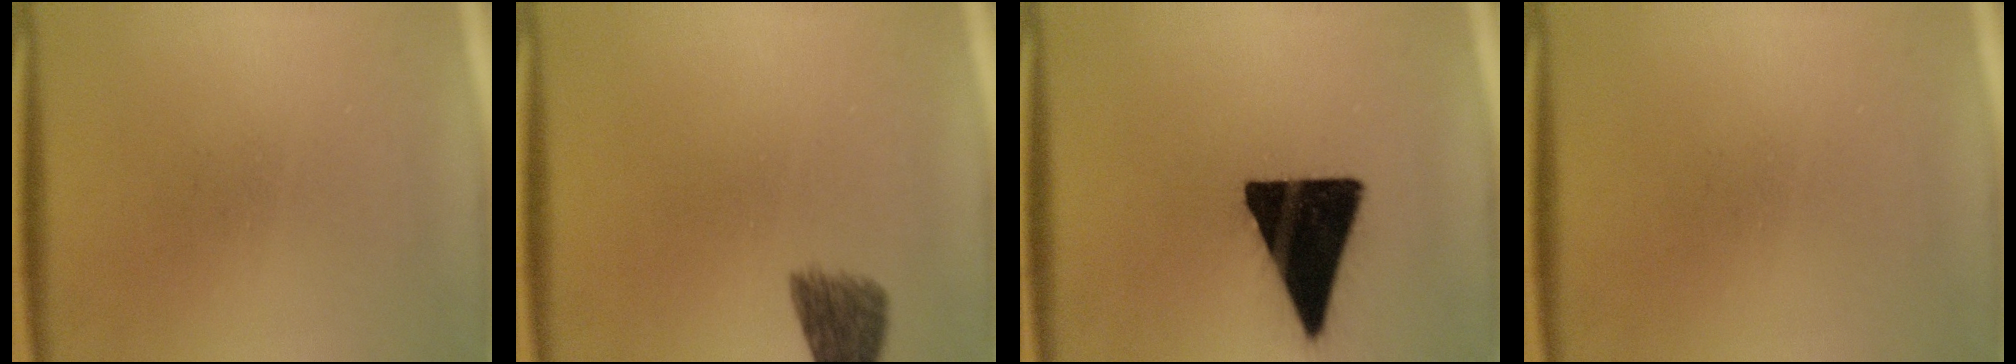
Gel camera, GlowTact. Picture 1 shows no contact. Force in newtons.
{"total": 4.6}
{"total": 19.9}
{"total": 0.0}